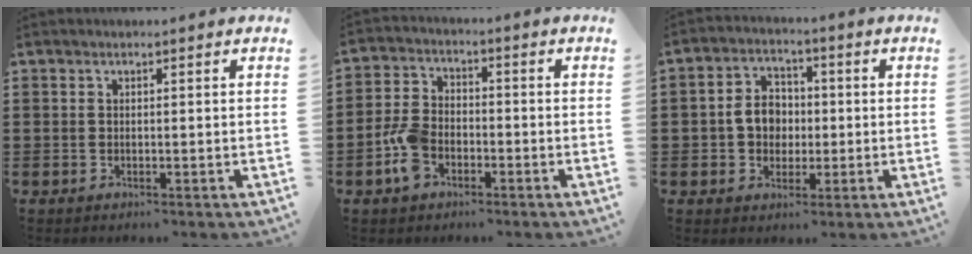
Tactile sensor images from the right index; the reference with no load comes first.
{"total": 6.3, "force": [-2.8, 3.7, 4.2], "torque": [-0.106, 0.006, -0.060]}
{"total": 5.7, "force": [-0.3, 4.7, 3.3], "torque": [-0.081, 0.013, -0.011]}